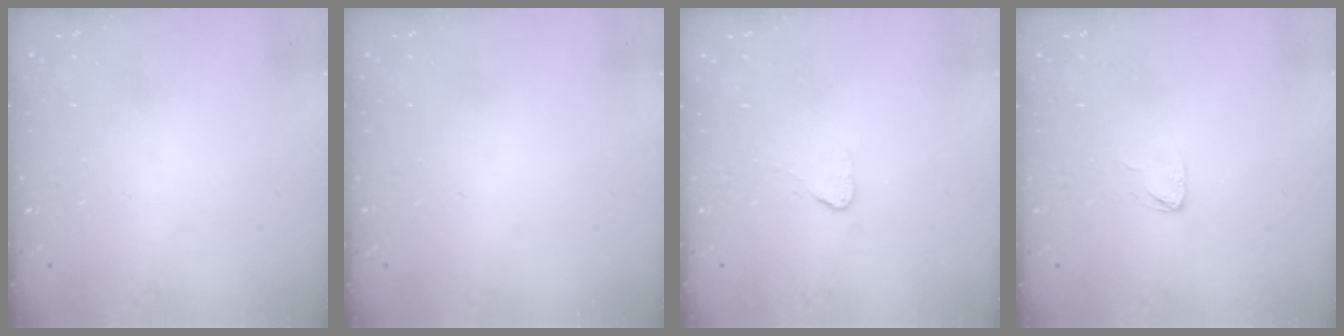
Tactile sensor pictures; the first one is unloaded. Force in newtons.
{"total": 0.0}
{"total": 2.7, "press": 2.7, "slide": 0.3}
{"total": 3.3, "press": 3.3, "slide": 0.2}